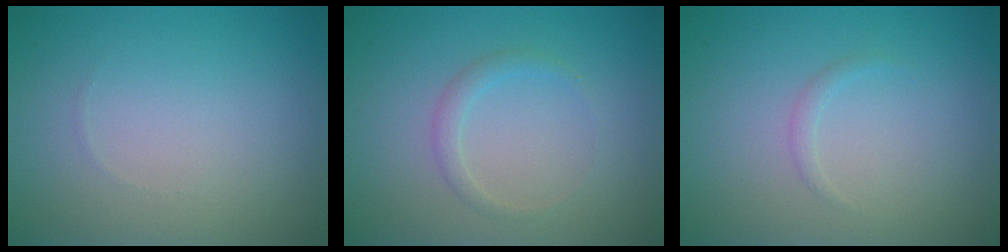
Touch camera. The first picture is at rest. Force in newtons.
{"total": 1.3, "press": 1.3, "slide": 0.0}
{"total": 0.7, "press": 0.7, "slide": 0.0}